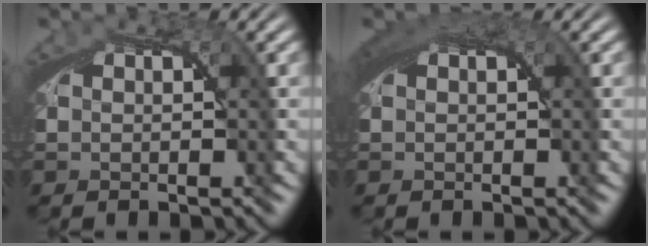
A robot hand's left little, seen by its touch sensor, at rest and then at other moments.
{"total": 2.8, "force": [1.4, 0.9, 2.2], "torque": [-0.035, 0.011, 0.018]}